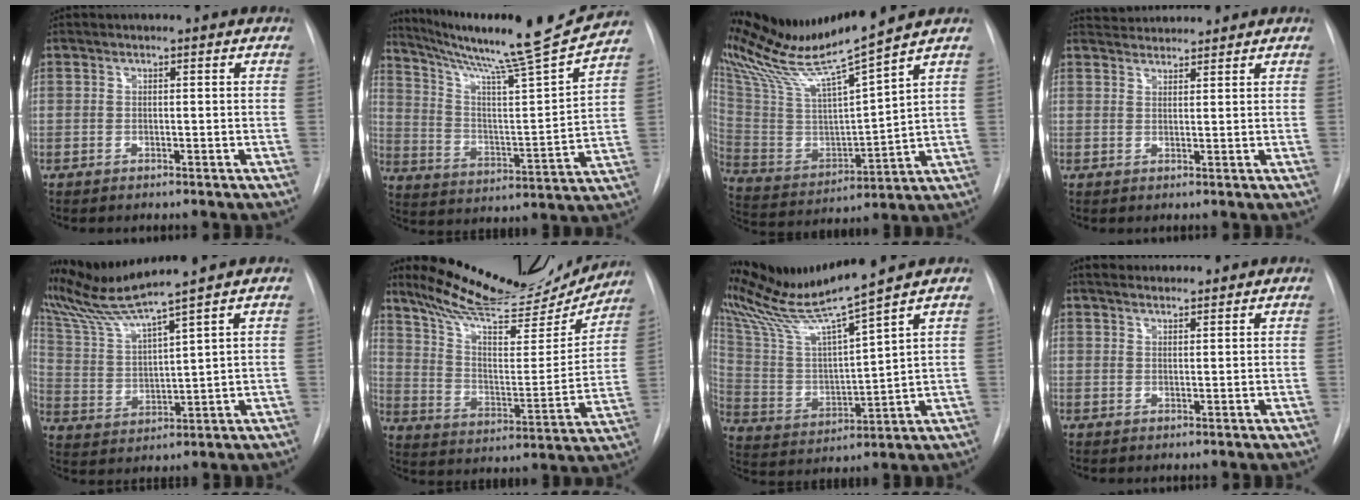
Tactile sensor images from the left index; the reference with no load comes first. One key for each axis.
{"total": 20.5, "fx": 18.0, "fy": -1.7, "fz": 9.6, "tx": -0.162, "ty": -0.043, "tz": 0.275}
{"total": 16.3, "fx": 14.4, "fy": -2.1, "fz": 7.2, "tx": -0.145, "ty": -0.029, "tz": 0.269}
{"total": 3.9, "fx": 3.9, "fy": 0.2, "fz": 0.1, "tx": -0.008, "ty": 0.028, "tz": 0.070}
{"total": 9.4, "fx": 8.4, "fy": -2.7, "fz": 3.3, "tx": -0.077, "ty": -0.006, "tz": 0.173}
{"total": 22.9, "fx": 20.8, "fy": 4.7, "fz": 8.4, "tx": -0.134, "ty": -0.030, "tz": 0.304}
{"total": 12.7, "fx": 11.4, "fy": -2.7, "fz": 5.0, "tx": -0.102, "ty": -0.014, "tz": 0.225}
{"total": 4.5, "fx": 4.1, "fy": 1.1, "fz": 1.3, "tx": -0.017, "ty": 0.029, "tz": 0.066}